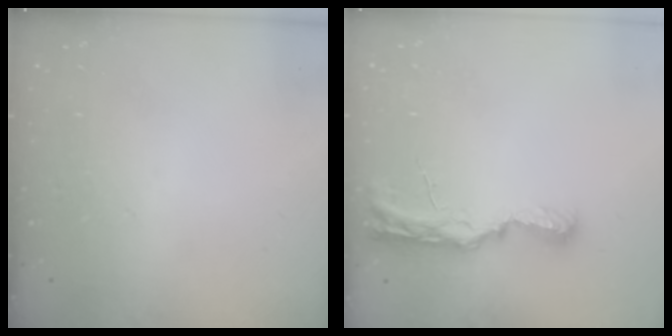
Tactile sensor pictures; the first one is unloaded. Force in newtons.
{"total": 8.8, "press": 8.8, "slide": 1.0}